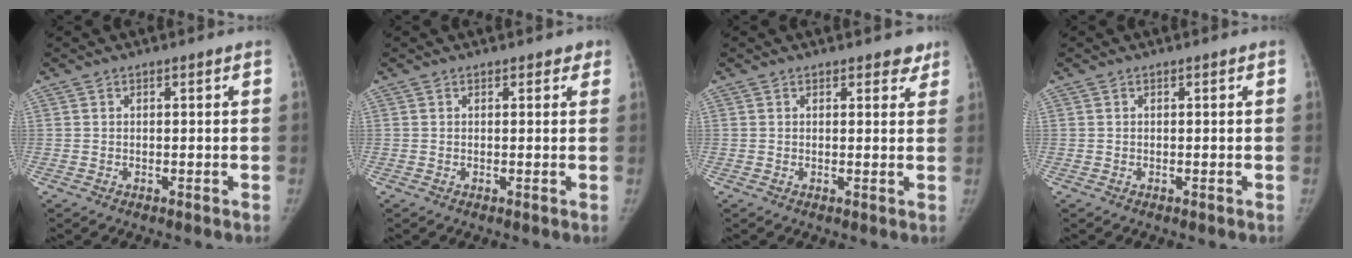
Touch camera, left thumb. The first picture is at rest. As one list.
[{"total": 1.5, "force": [1.0, 0.9, 0.6], "torque": [0.012, -0.003, 0.006]}, {"total": 2.7, "force": [2.1, 1.4, 1.0], "torque": [0.016, -0.010, 0.020]}, {"total": 0.0}]